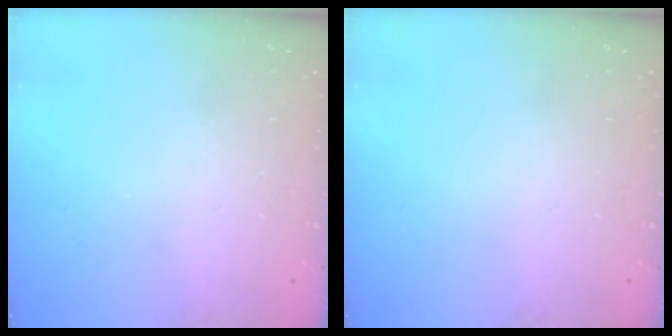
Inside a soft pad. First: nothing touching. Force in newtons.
{"total": 0.0}